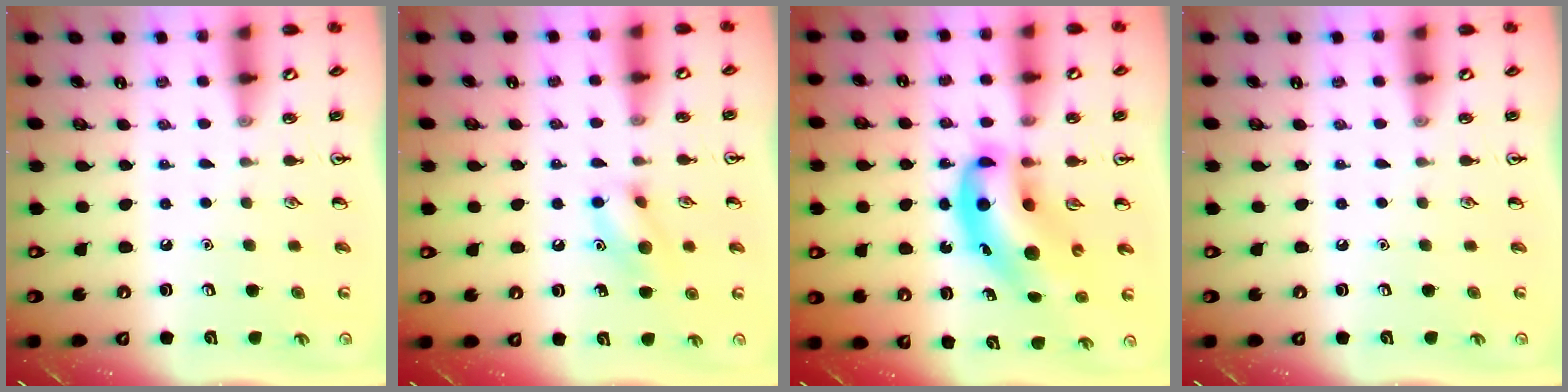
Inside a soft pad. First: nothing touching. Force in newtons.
{"total": 10.0, "press": 9.8, "slide": 1.7}
{"total": 12.7, "press": 12.3, "slide": 3.3}
{"total": 0.0}